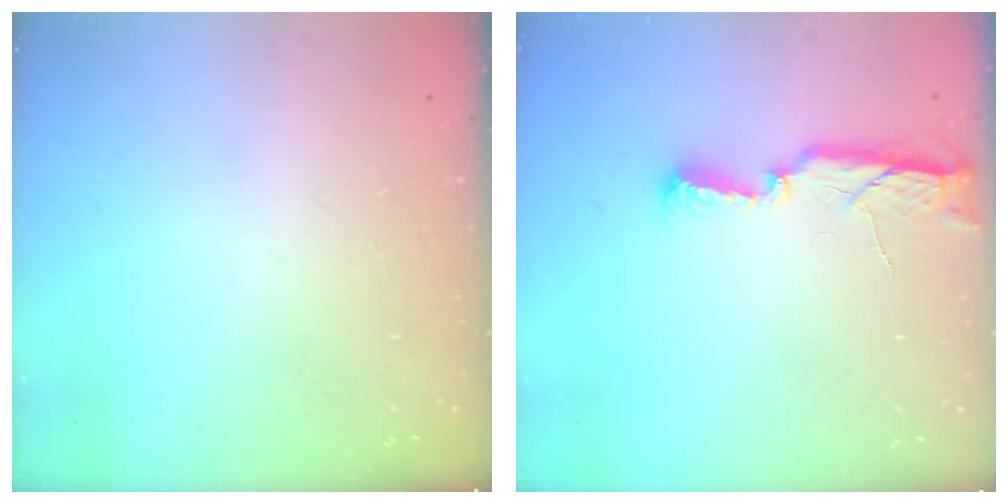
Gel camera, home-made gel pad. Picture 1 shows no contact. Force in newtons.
{"total": 9.5, "press": 8.0, "slide": 5.2}